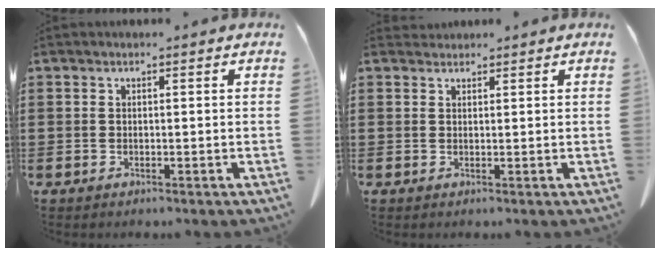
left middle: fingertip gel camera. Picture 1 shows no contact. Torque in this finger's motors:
{"motor_torque": [0.16, 0.14, -0.10, -0.02]}